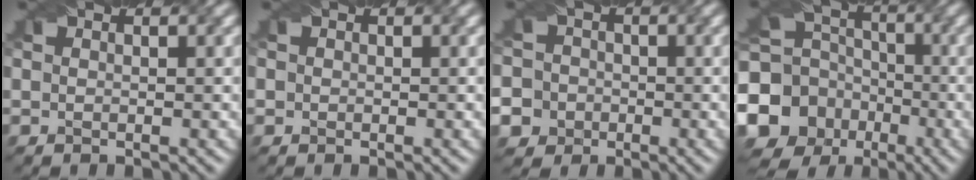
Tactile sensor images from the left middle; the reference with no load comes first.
{"total": 0.7, "force": [0.2, 0.6, 0.3], "torque": [-0.009, 0.013, -0.005]}
{"total": 8.6, "force": [-2.9, 7.9, 1.9], "torque": [-0.050, 0.013, -0.072]}
{"total": 15.2, "force": [-5.0, 13.2, 5.7], "torque": [-0.137, -0.023, -0.113]}